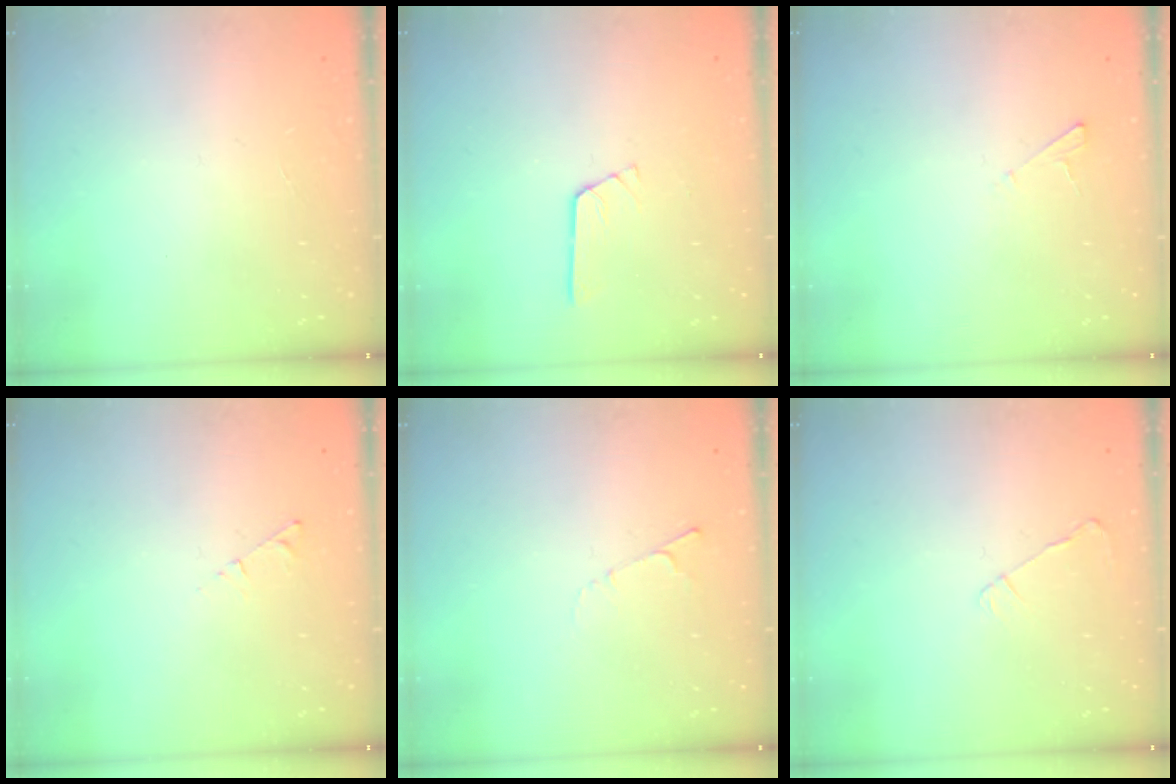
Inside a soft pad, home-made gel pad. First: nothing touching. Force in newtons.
{"total": 2.3, "press": 2.3, "slide": 0.3}
{"total": 2.0, "press": 2.0, "slide": 0.2}
{"total": 2.9, "press": 2.9, "slide": 0.4}
{"total": 3.1, "press": 3.1, "slide": 0.4}
{"total": 2.6, "press": 2.6, "slide": 0.5}